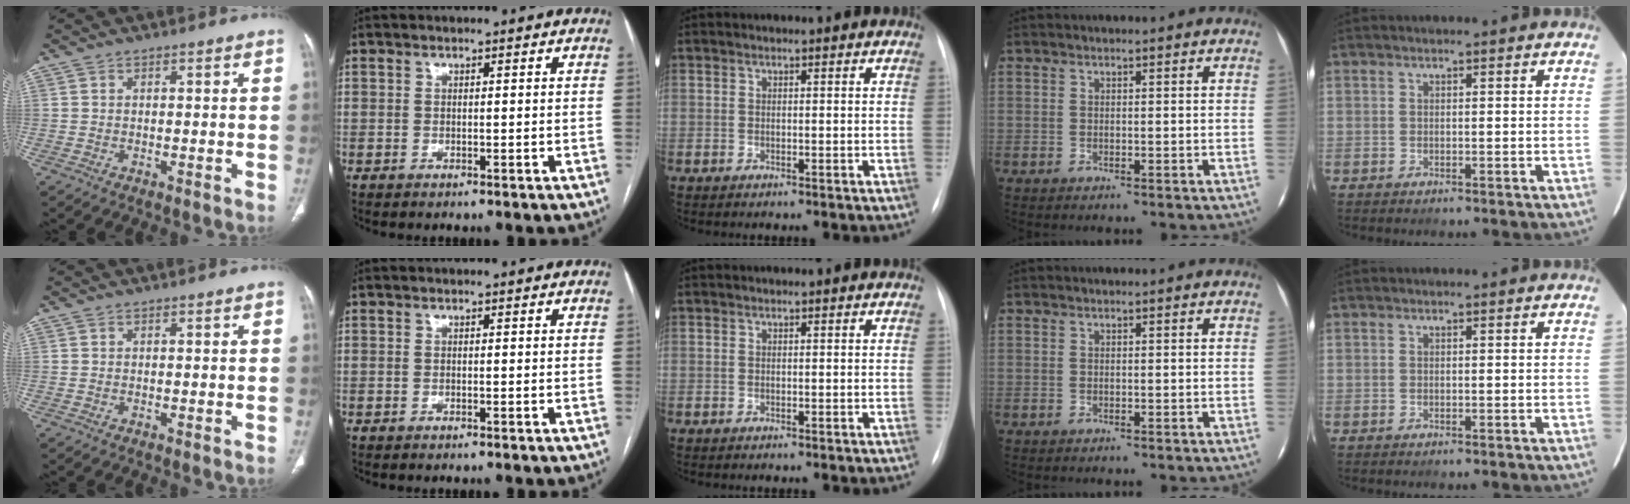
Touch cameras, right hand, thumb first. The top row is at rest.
{}